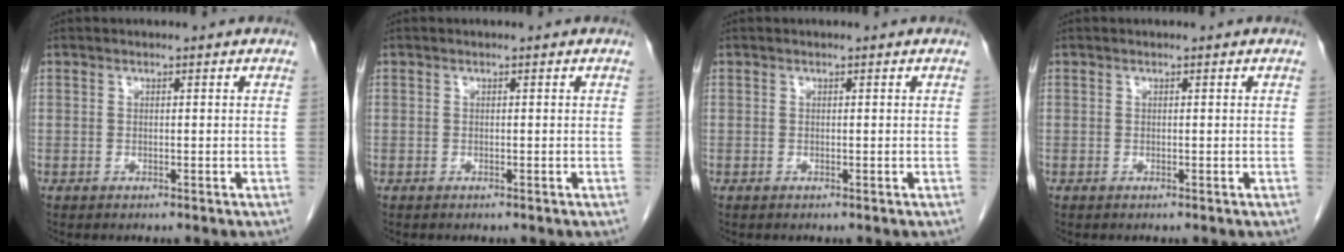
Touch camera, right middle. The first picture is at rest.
{"total": 0.0}
{"total": 0.0}
{"total": 0.0}